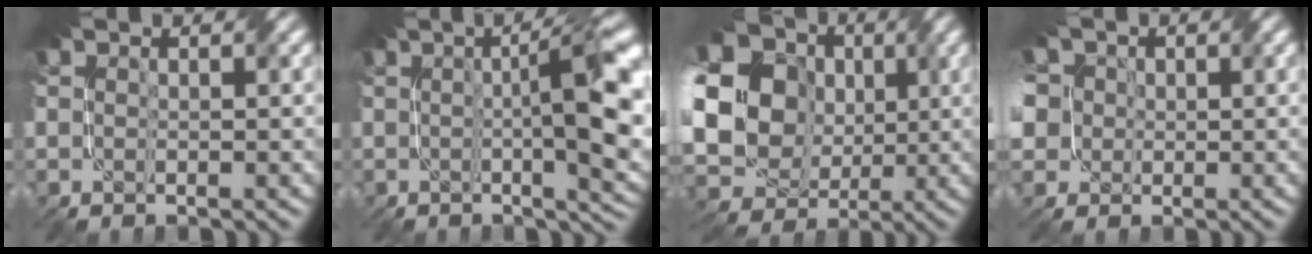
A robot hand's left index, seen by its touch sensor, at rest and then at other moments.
{"total": 9.9, "force": [0.7, 2.5, 9.5], "torque": [-0.112, 0.009, 0.014]}
{"total": 23.0, "force": [3.8, 20.7, 9.4], "torque": [-0.225, 0.027, 0.008]}
{"total": 8.6, "force": [2.1, 7.5, 3.7], "torque": [-0.082, 0.041, -0.006]}